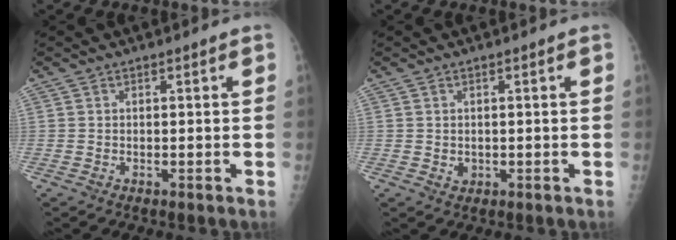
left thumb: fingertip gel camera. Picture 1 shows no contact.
{"total": 0.6, "force": [0.0, 0.5, 0.3], "torque": [-0.004, -0.001, 0.002]}